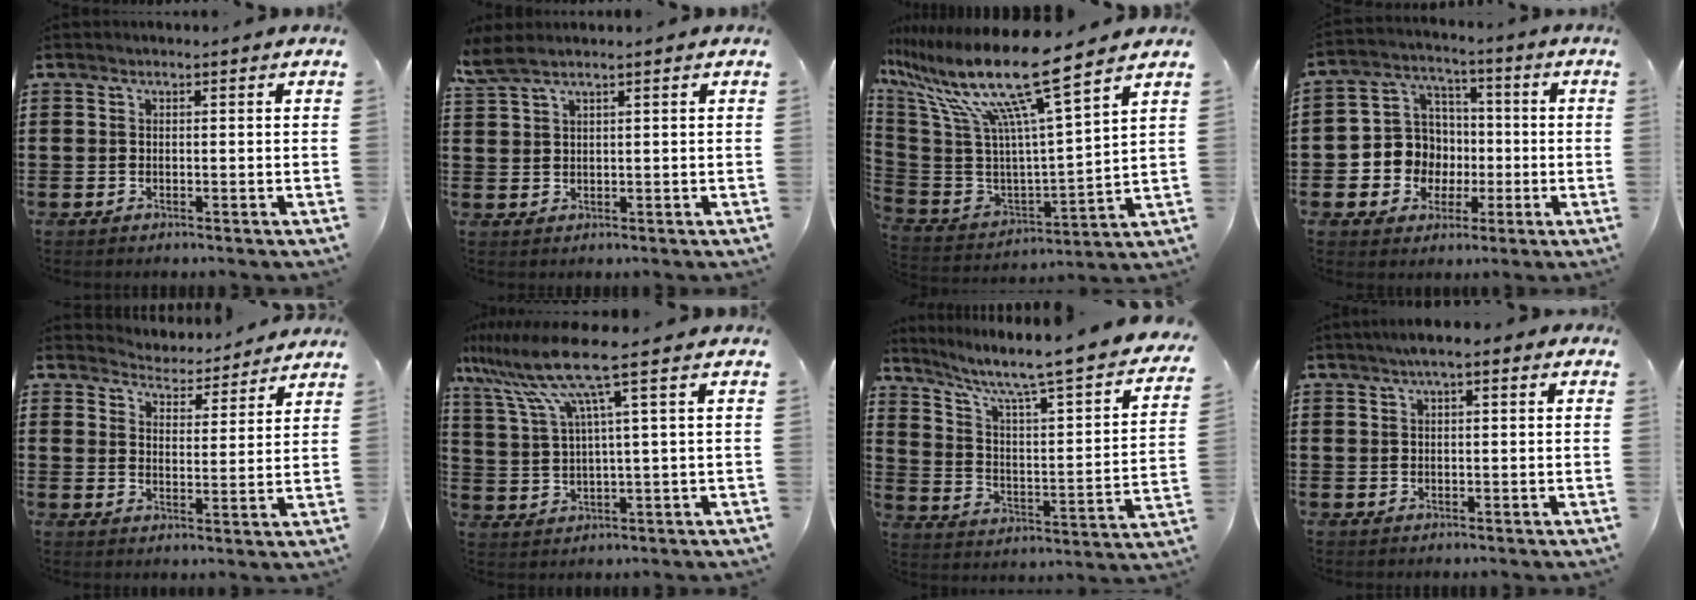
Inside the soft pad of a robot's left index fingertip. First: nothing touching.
{"total": 2.6, "force": [1.8, 0.4, 1.8], "torque": [-0.041, 0.000, 0.034]}
{"total": 16.1, "force": [11.2, 0.8, 11.6], "torque": [-0.248, -0.075, 0.176]}
{"total": 8.3, "force": [-0.6, 8.1, 1.8], "torque": [-0.078, 0.006, -0.006]}
{"total": 4.2, "force": [4.2, 0.3, -0.1], "torque": [-0.012, -0.030, 0.069]}
{"total": 10.2, "force": [5.6, 0.1, 8.5], "torque": [-0.212, -0.030, 0.084]}
{"total": 6.0, "force": [4.6, 0.1, 3.8], "torque": [-0.097, -0.049, 0.065]}
{"total": 2.2, "force": [0.9, 0.7, 1.9], "torque": [-0.038, 0.006, 0.014]}